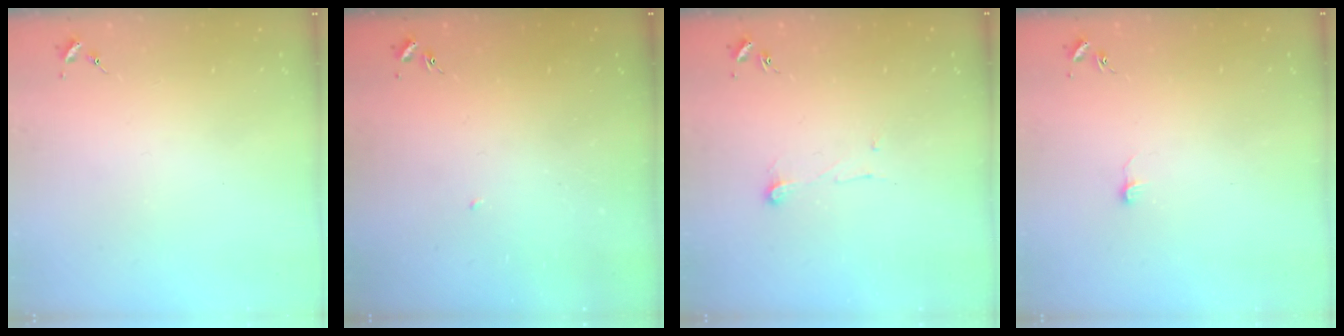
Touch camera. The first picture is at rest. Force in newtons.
{"total": 1.4, "press": 1.3, "slide": 0.1}
{"total": 6.0, "press": 5.9, "slide": 0.7}
{"total": 4.2, "press": 4.2, "slide": 0.5}